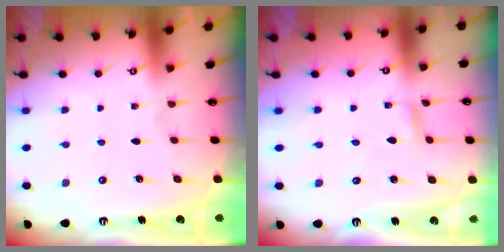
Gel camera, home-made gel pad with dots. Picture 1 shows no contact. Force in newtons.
{"total": 2.4, "press": 2.4, "slide": 0.2}